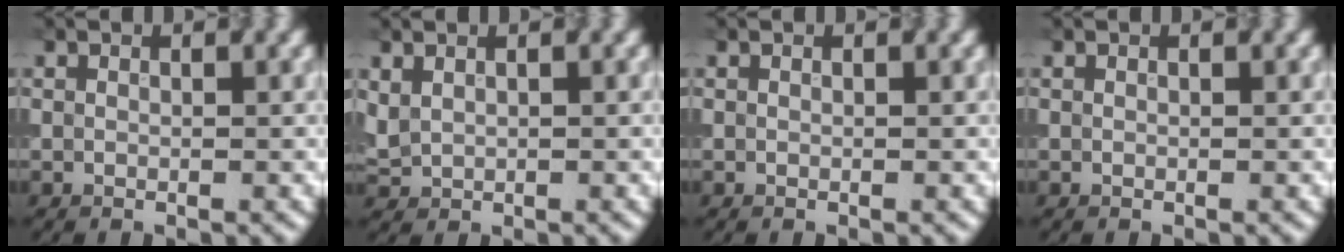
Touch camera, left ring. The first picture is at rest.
{"total": 1.0, "force": [0.6, 0.7, 0.4], "torque": [-0.012, 0.000, 0.017]}
{"total": 0.0}
{"total": 0.0}